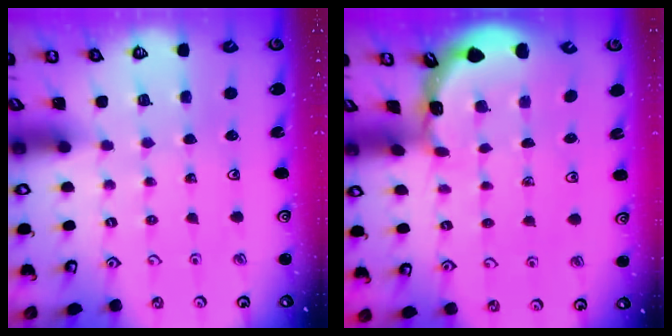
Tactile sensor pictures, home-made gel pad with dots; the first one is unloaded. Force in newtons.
{"total": 1.8, "press": 1.8, "slide": 0.1}